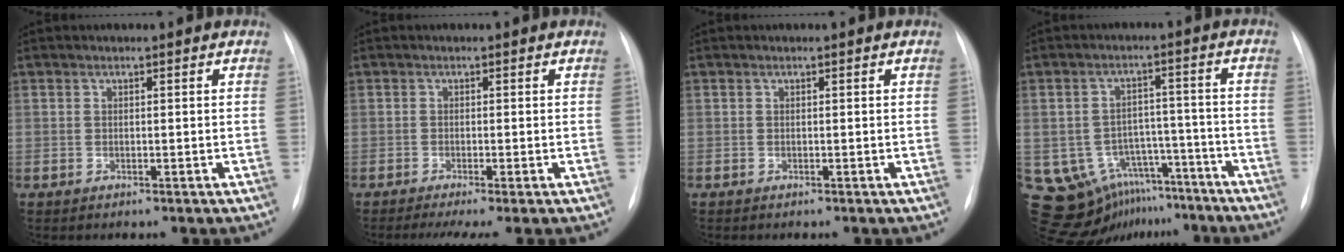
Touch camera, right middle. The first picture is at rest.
{"total": 5.1, "force": [-3.5, 0.3, 3.7], "torque": [-0.052, -0.015, -0.055]}
{"total": 0.0}
{"total": 14.2, "force": [-8.6, 10.4, 4.4], "torque": [-0.077, 0.051, -0.110]}